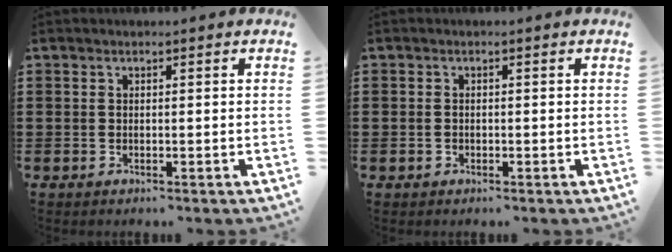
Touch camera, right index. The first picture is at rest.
{"total": 0.9, "force": [-0.2, 0.6, 0.6], "torque": [-0.015, 0.003, -0.004]}